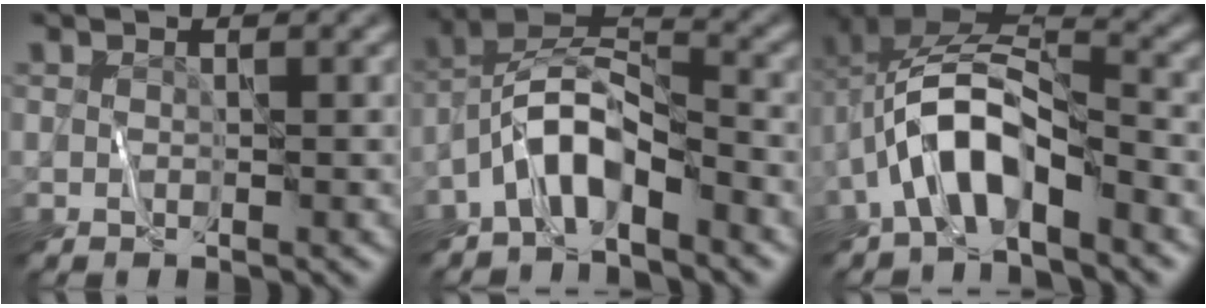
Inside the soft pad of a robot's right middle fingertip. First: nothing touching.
{"total": 5.1, "force": [-3.2, 1.7, 3.5], "torque": [-0.060, 0.012, -0.071]}
{"total": 7.9, "force": [-3.6, 3.3, 6.2], "torque": [-0.123, 0.013, -0.075]}